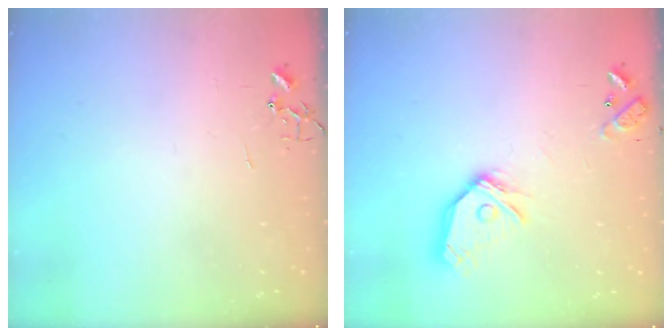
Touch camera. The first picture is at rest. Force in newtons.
{"total": 15.0, "press": 14.9, "slide": 2.2}